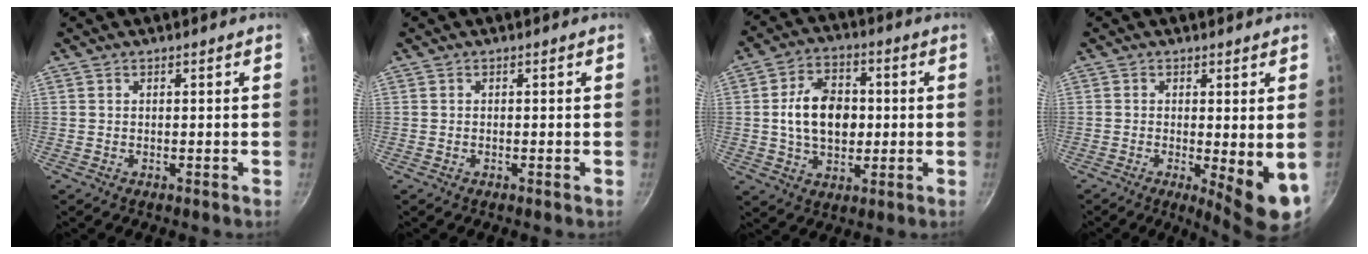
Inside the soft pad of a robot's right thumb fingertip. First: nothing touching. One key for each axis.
{"total": 0.0}
{"total": 12.3, "fx": 0.3, "fy": 8.6, "fz": 8.8, "tx": -0.122, "ty": 0.012, "tz": 0.001}
{"total": 8.2, "fx": -1.3, "fy": 2.0, "fz": 7.9, "tx": -0.099, "ty": -0.011, "tz": -0.010}